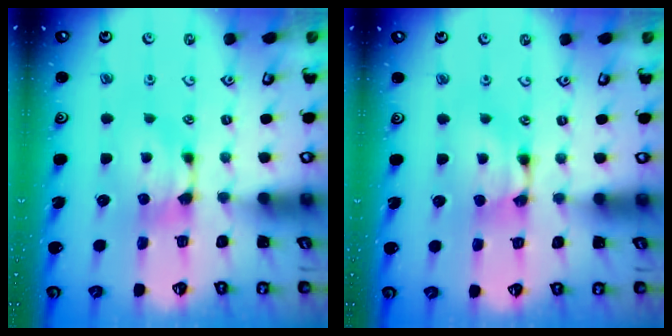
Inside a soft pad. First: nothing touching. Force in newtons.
{"total": 1.6, "press": 1.6, "slide": 0.2}